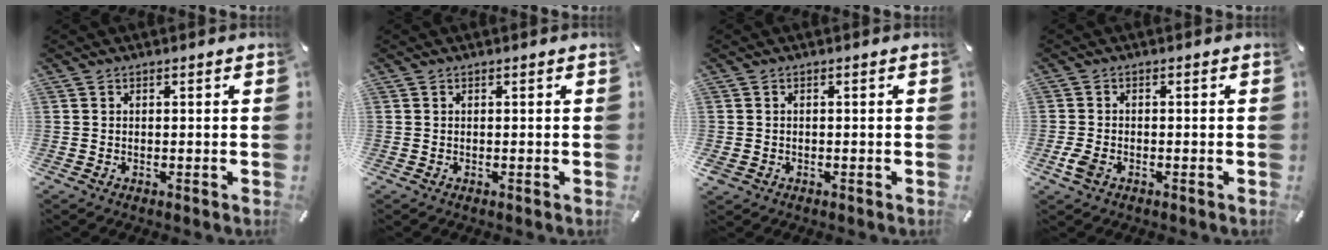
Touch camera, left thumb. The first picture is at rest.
{"total": 0.0}
{"total": 1.2, "force": [-0.6, 1.0, 0.4], "torque": [-0.005, 0.003, -0.013]}
{"total": 3.5, "force": [-1.5, 2.1, 2.4], "torque": [-0.066, -0.004, -0.032]}